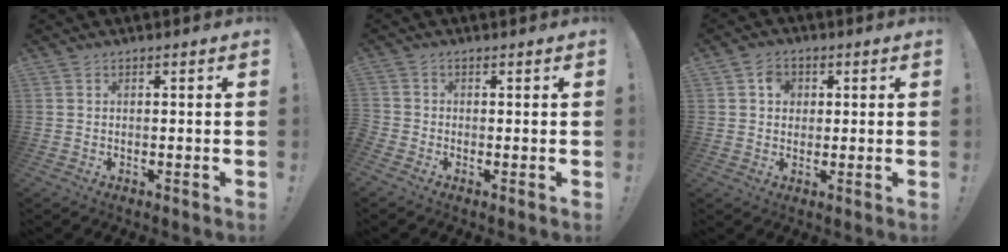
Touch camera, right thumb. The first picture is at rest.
{"total": 1.5, "force": [-0.6, 1.4, 0.3], "torque": [-0.010, 0.007, -0.009]}
{"total": 5.1, "force": [1.5, 4.3, 2.1], "torque": [-0.026, 0.001, 0.025]}